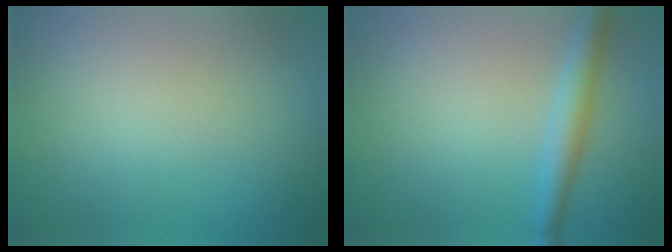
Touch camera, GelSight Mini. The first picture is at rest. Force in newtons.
{"total": 3.0, "press": 3.0, "slide": 0.1}